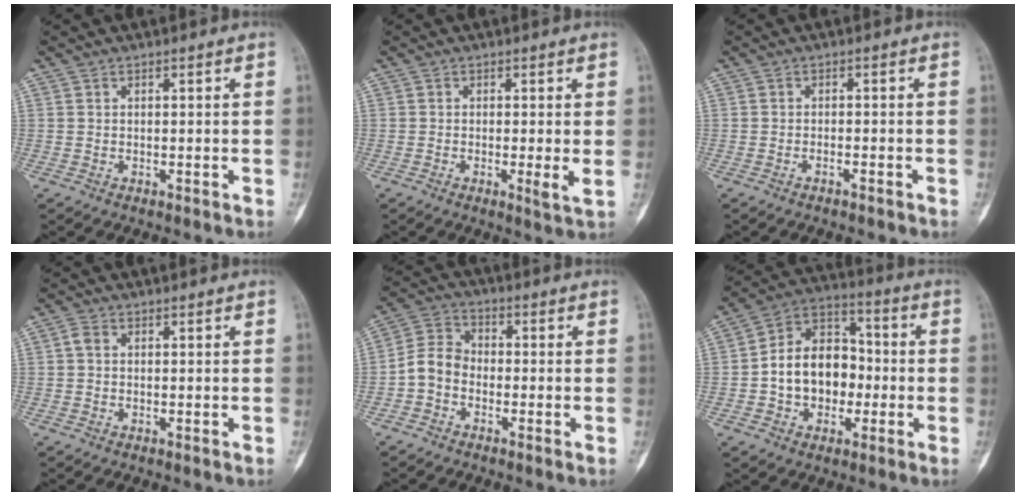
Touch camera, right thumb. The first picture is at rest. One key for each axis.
{"total": 2.5, "fx": -0.1, "fy": 0.3, "fz": 2.5, "tx": -0.047, "ty": -0.009, "tz": -0.006}
{"total": 1.2, "fx": -1.0, "fy": 0.2, "fz": 0.6, "tx": -0.019, "ty": 0.011, "tz": -0.013}
{"total": 1.5, "fx": 0.2, "fy": 1.1, "fz": 1.0, "tx": -0.019, "ty": 0.001, "tz": 0.000}
{"total": 6.0, "fx": -2.0, "fy": 4.7, "fz": 3.2, "tx": -0.049, "ty": 0.025, "tz": -0.052}
{"total": 14.7, "fx": -1.8, "fy": 10.9, "fz": 9.6, "tx": -0.113, "ty": 0.041, "tz": -0.037}